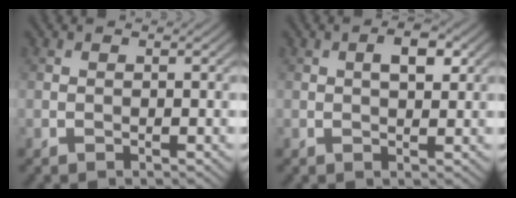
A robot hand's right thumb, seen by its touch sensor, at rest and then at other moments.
{"total": 3.1, "force": [0.9, 1.3, 2.6], "torque": [-0.040, 0.004, 0.013]}